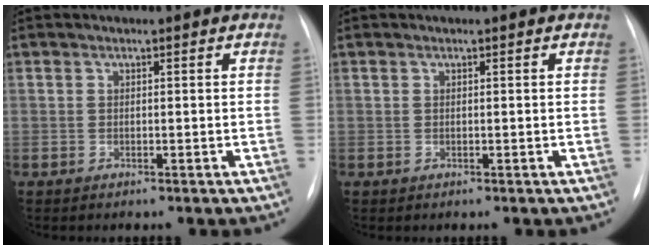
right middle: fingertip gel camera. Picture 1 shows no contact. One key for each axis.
{"total": 0.0}